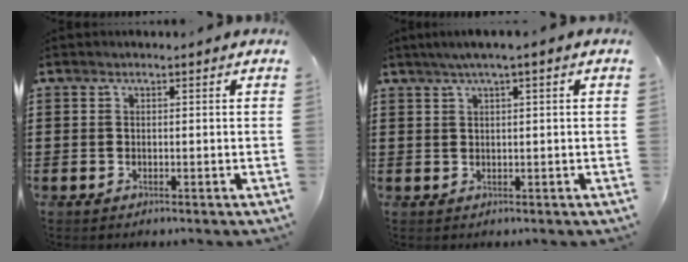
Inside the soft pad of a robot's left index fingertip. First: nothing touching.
{"total": 1.8, "force": [0.6, -0.1, 1.7], "torque": [-0.031, -0.001, 0.010]}